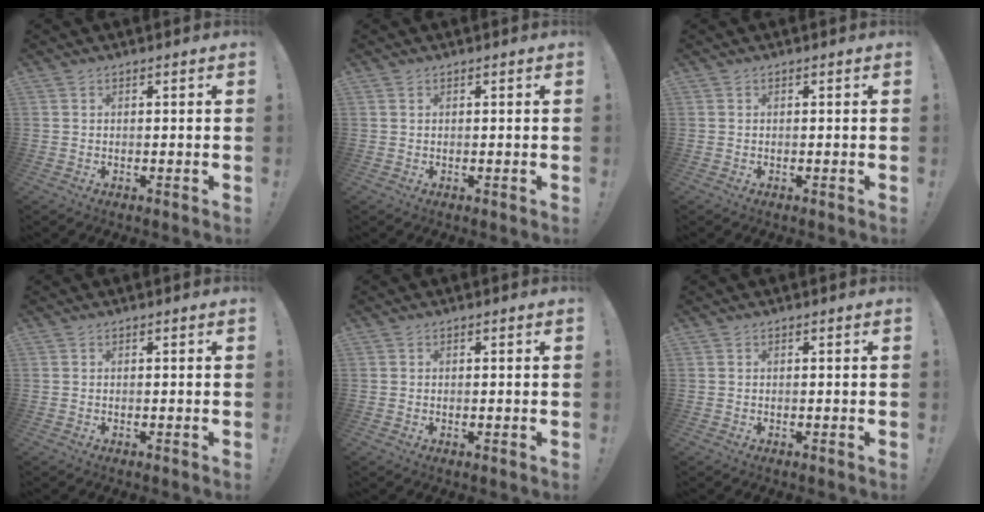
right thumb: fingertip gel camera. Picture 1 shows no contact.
{"total": 0.0}
{"total": 0.0}
{"total": 0.0}
{"total": 0.0}
{"total": 0.0}